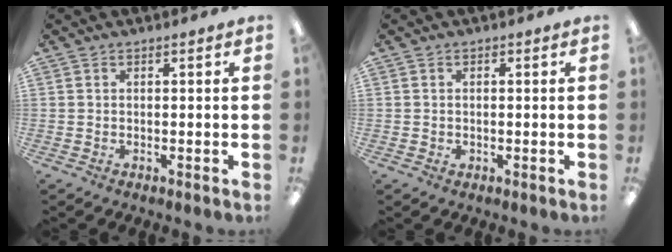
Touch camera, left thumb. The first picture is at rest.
{"total": 0.7, "force": [0.0, 0.7, 0.1], "torque": [-0.002, 0.005, -0.001]}